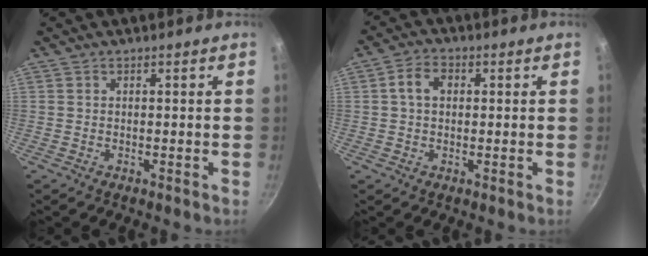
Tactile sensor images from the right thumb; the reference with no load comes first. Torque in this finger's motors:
{"motor_torque": [0.24, 1.47, 0.40, -0.19, 0.00]}